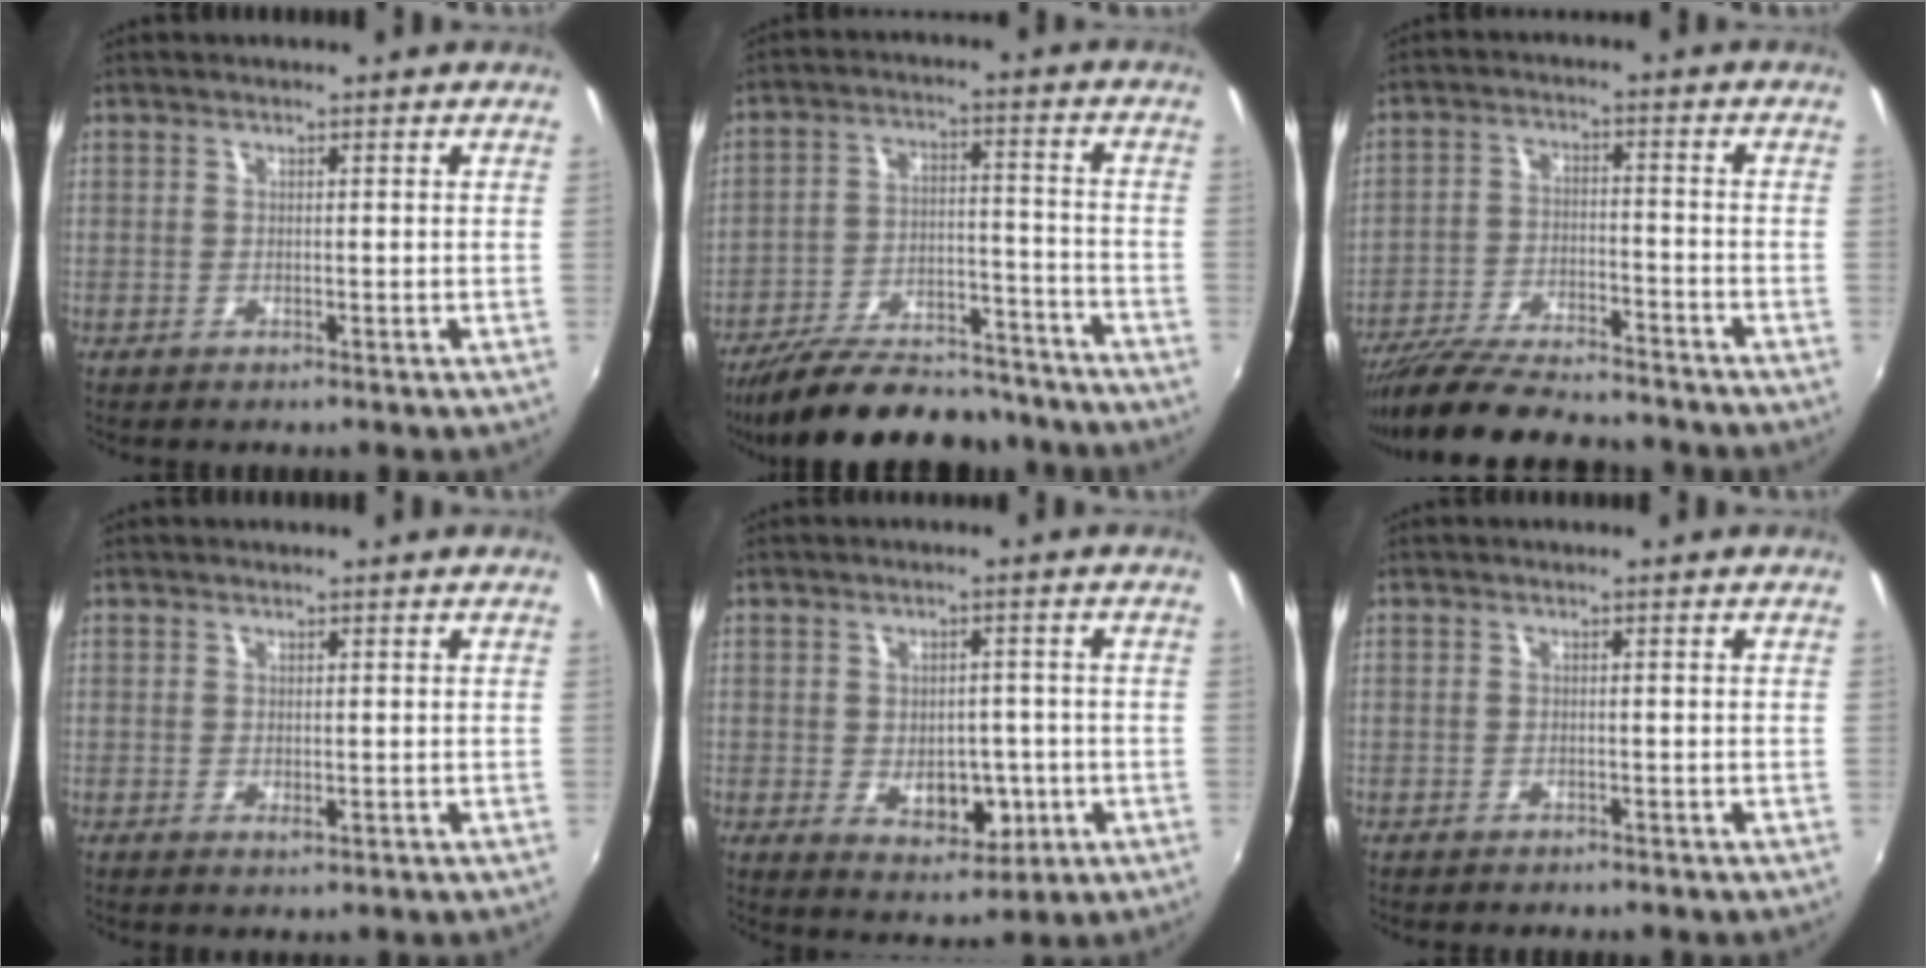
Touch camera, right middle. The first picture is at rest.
{"total": 23.4, "force": [-19.9, 7.1, 10.0], "torque": [-0.190, -0.006, -0.280]}
{"total": 16.6, "force": [-14.6, 3.0, 7.3], "torque": [-0.156, -0.029, -0.244]}
{"total": 0.7, "force": [0.2, 0.4, 0.5], "torque": [-0.008, -0.003, 0.002]}
{"total": 7.3, "force": [-1.6, 5.0, 5.1], "torque": [-0.083, -0.009, -0.013]}
{"total": 0.7, "force": [-0.6, 0.2, 0.0], "torque": [-0.004, -0.001, -0.011]}